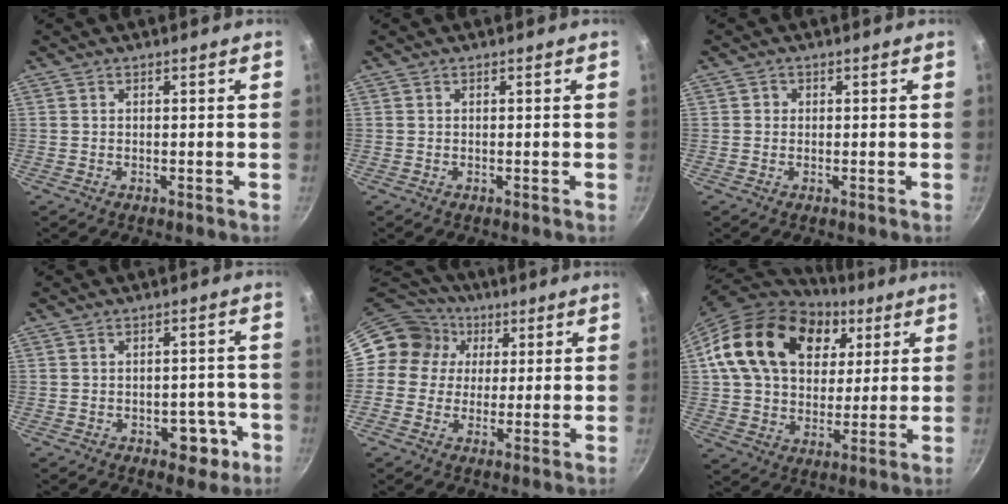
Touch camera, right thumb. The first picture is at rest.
{"total": 0.0}
{"total": 1.1, "force": [0.0, 1.1, 0.2], "torque": [0.002, 0.002, -0.002]}
{"total": 6.0, "force": [-2.4, 4.0, 3.7], "torque": [-0.016, 0.022, -0.022]}
{"total": 12.0, "force": [3.0, 11.0, 3.8], "torque": [-0.037, 0.015, 0.031]}
{"total": 23.9, "force": [8.2, 17.0, 14.6], "torque": [-0.236, 0.002, 0.136]}